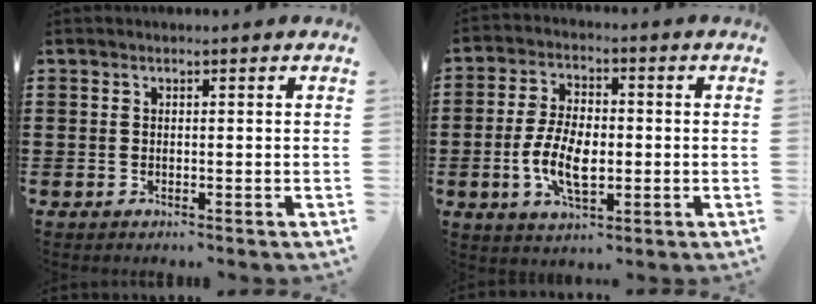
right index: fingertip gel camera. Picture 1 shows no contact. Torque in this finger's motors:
{"motor_torque": [1.37, 0.77, 0.34, 0.16]}